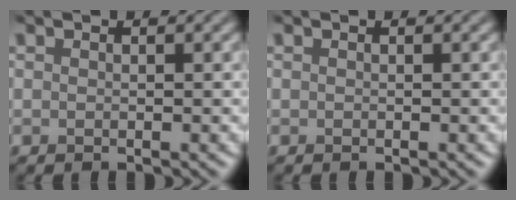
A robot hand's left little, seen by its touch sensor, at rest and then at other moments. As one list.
[{"total": 0.0}]